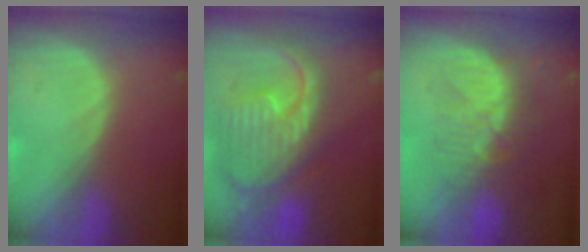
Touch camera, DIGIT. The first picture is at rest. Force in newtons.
{"total": 12.4, "press": 10.6, "slide": 6.5}
{"total": 8.2, "press": 7.8, "slide": 2.5}